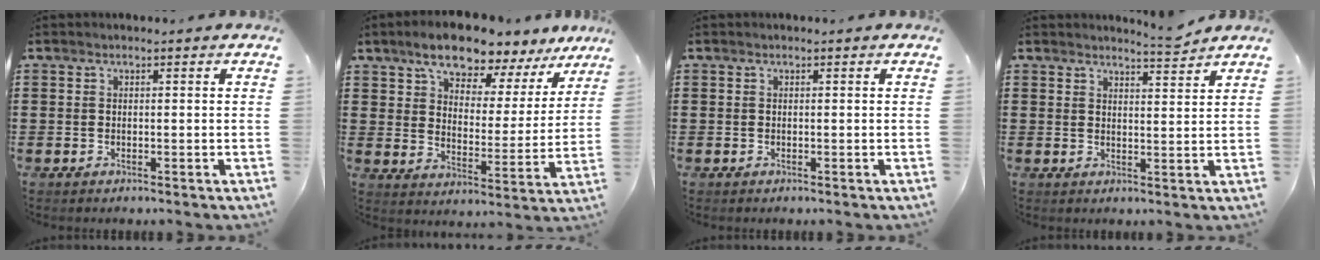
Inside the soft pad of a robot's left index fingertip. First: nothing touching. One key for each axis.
{"total": 9.0, "fx": 7.9, "fy": 2.5, "fz": 3.5, "tx": -0.088, "ty": -0.036, "tz": 0.140}
{"total": 0.0}
{"total": 3.8, "fx": 3.6, "fy": -0.2, "fz": 1.0, "tx": -0.023, "ty": -0.015, "tz": 0.065}